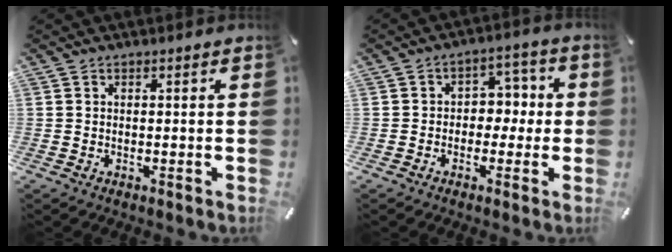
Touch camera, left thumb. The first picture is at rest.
{"total": 4.5, "force": [-1.0, 3.6, 2.6], "torque": [-0.026, 0.006, -0.026]}